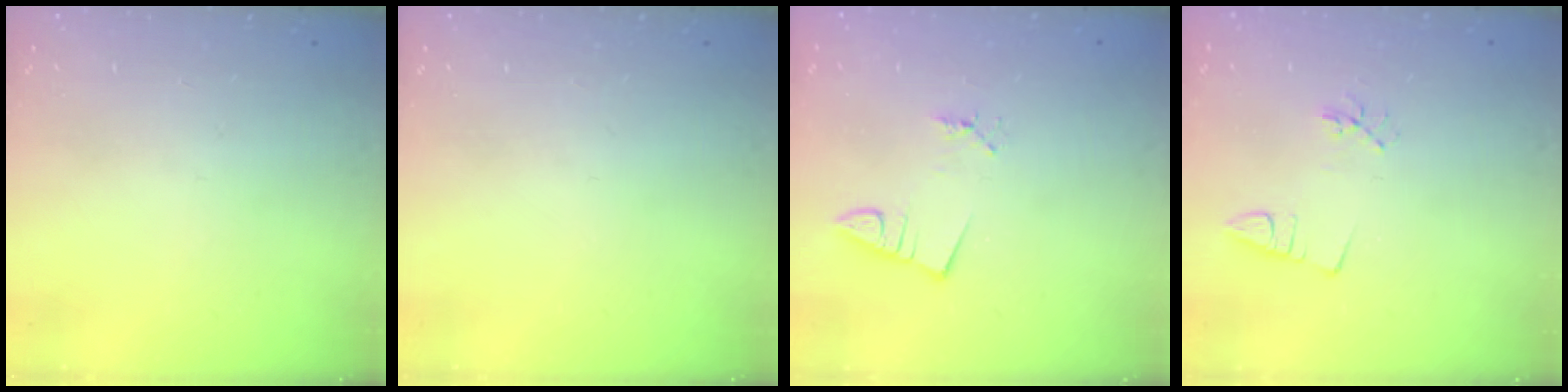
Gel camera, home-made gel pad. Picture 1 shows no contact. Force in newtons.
{"total": 0.0}
{"total": 1.0, "press": 1.0, "slide": 0.0}
{"total": 2.6, "press": 2.3, "slide": 1.3}